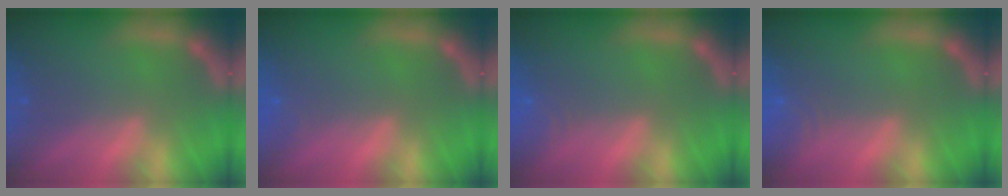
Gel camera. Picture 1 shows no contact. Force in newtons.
{"total": 0.9}
{"total": 2.4}
{"total": 3.0}